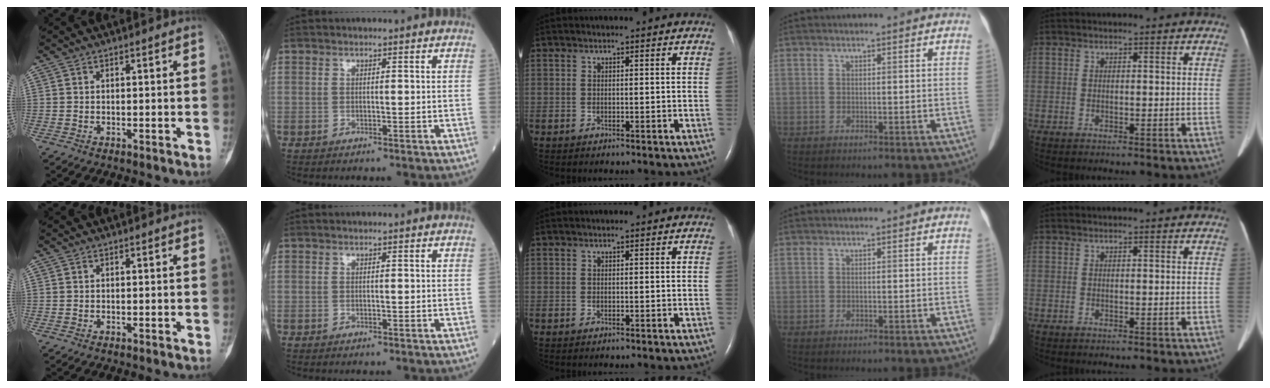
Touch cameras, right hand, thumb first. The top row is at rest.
{}